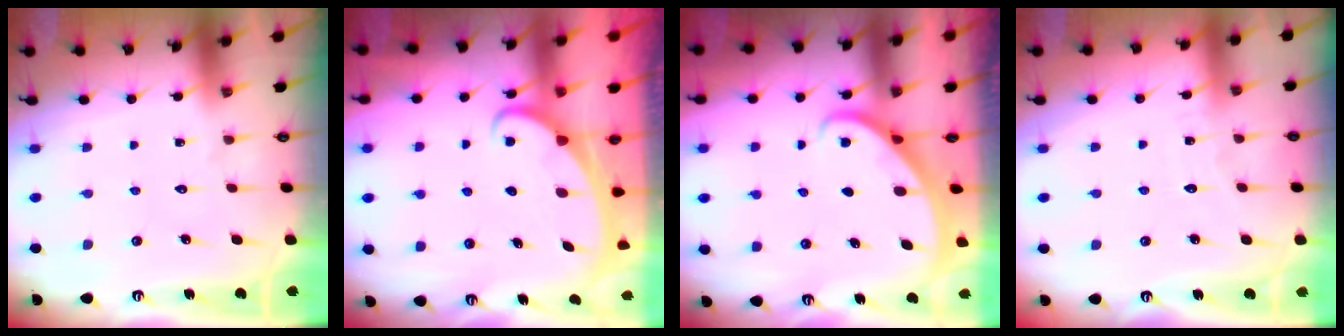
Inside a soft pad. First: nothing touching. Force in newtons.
{"total": 2.2, "press": 2.2, "slide": 0.3}
{"total": 2.0, "press": 2.0, "slide": 0.2}
{"total": 2.9, "press": 2.9, "slide": 0.4}